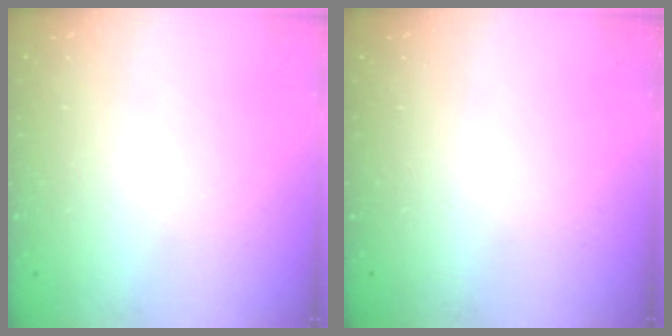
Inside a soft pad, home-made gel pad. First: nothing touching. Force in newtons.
{"total": 0.0}